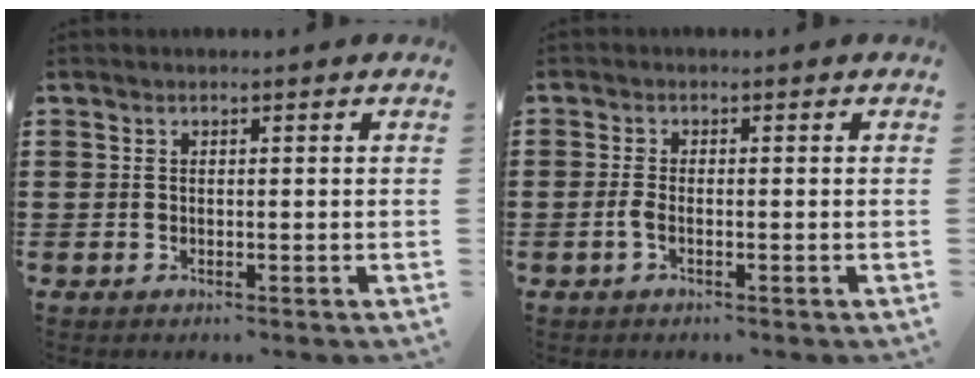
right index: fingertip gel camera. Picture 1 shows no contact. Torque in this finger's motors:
{"motor_torque": [1.06, 1.08, 0.08, 0.04]}